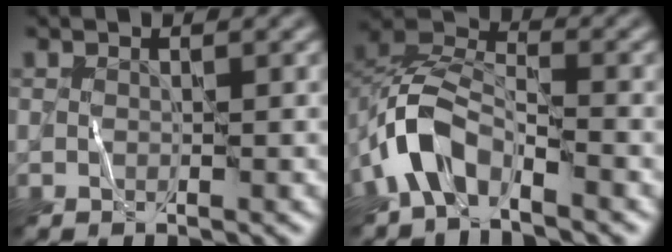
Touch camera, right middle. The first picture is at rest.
{"total": 5.3, "force": [-3.2, 2.6, 3.3], "torque": [-0.060, 0.008, -0.076]}